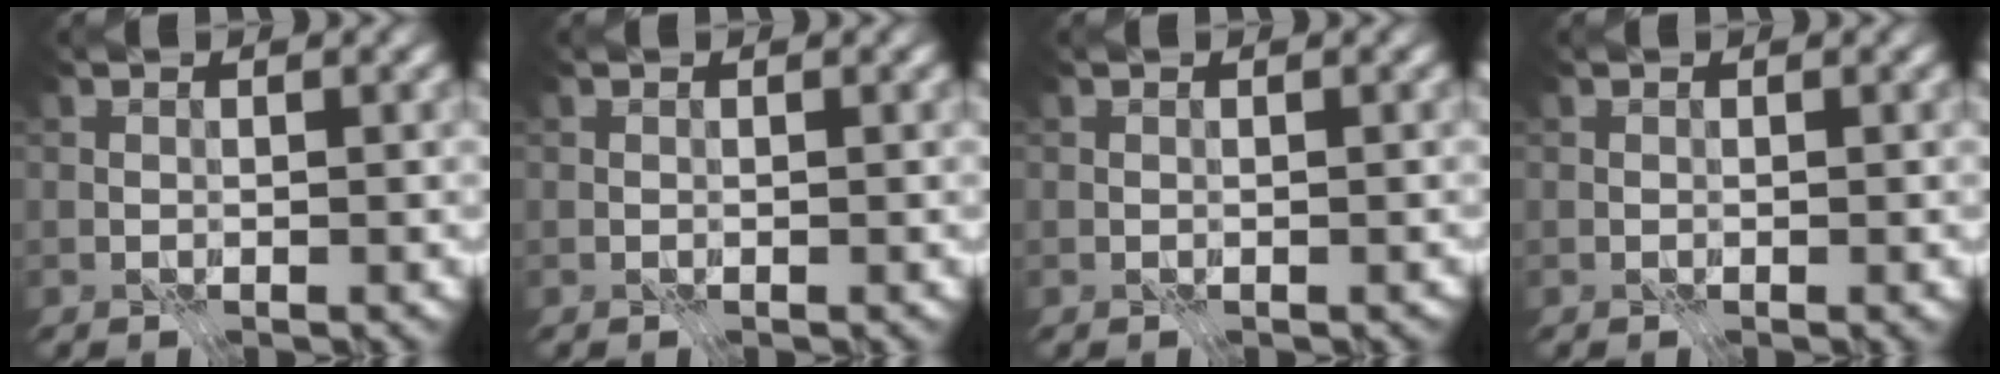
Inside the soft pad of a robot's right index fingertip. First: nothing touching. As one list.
[{"total": 0.0}, {"total": 0.0}, {"total": 0.0}]